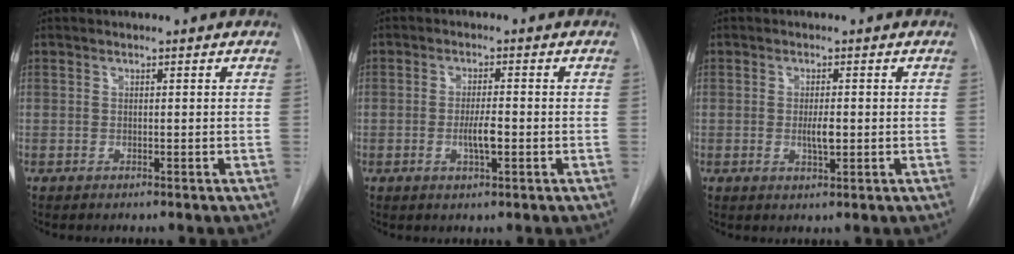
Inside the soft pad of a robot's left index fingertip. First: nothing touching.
{"total": 3.4, "force": [-0.8, 0.6, 3.3], "torque": [-0.061, -0.002, -0.013]}
{"total": 2.5, "force": [-0.1, 0.7, 2.4], "torque": [-0.044, -0.002, -0.001]}